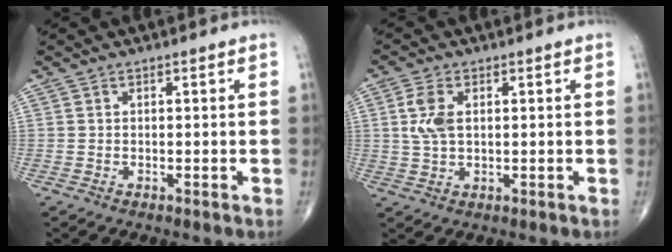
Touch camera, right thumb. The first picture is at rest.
{"total": 5.2, "force": [1.0, 2.9, 4.2], "torque": [-0.098, 0.003, 0.020]}